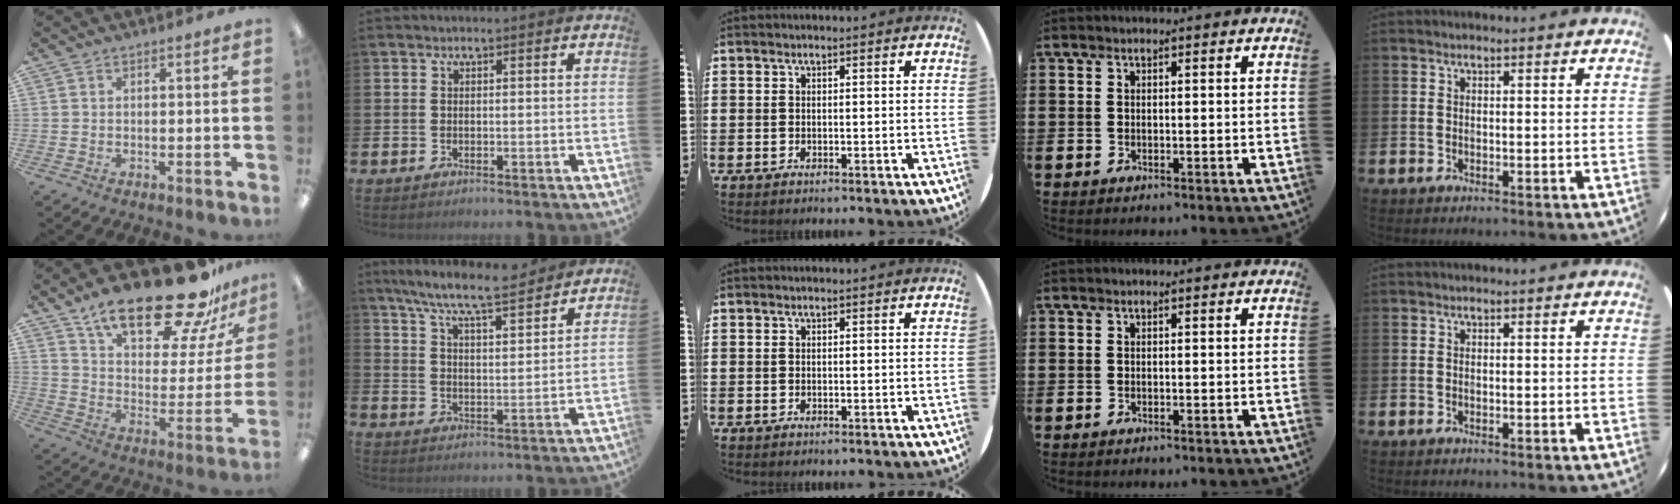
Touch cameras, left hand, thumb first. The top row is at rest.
{"thumb": {"total": 24.9, "force": [18.4, 8.3, 14.7], "torque": [-0.229, -0.120, 0.307]}, "index": {"total": 8.5, "force": [7.8, 0.6, 3.3], "torque": [-0.092, -0.044, 0.139]}}